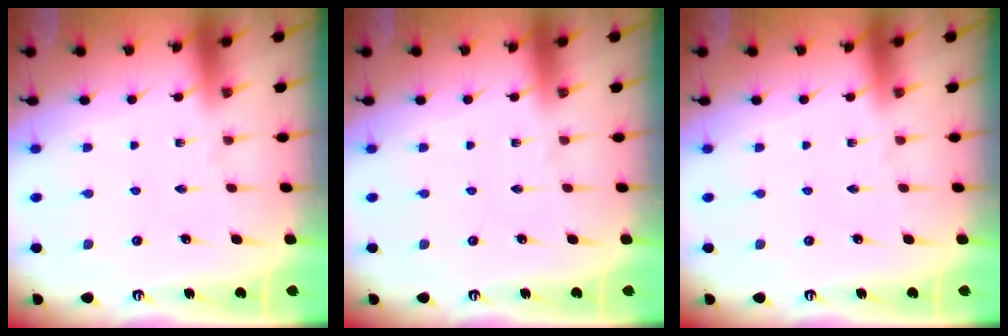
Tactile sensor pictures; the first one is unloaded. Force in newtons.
{"total": 0.0}
{"total": 0.0}